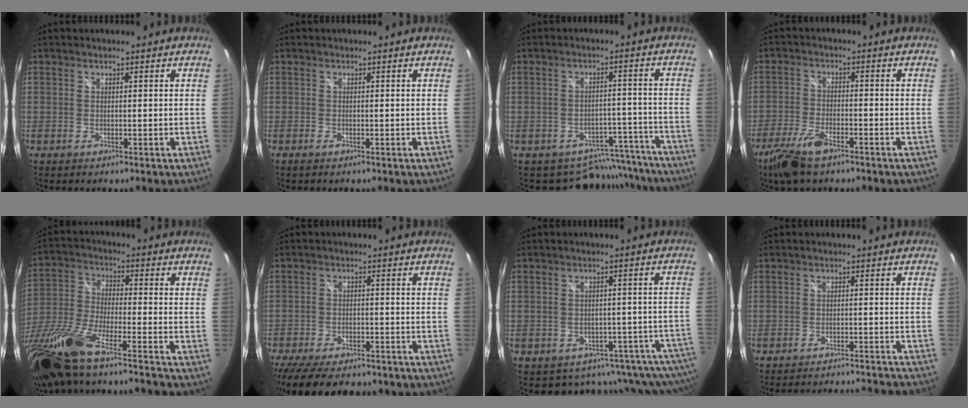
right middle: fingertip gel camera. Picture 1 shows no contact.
{"total": 0.5, "force": [-0.4, 0.1, 0.3], "torque": [-0.007, -0.002, -0.009]}
{"total": 10.5, "force": [-9.3, 4.8, 0.7], "torque": [-0.002, 0.042, -0.106]}
{"total": 8.9, "force": [-6.1, 3.1, 5.7], "torque": [-0.142, -0.017, -0.120]}
{"total": 19.6, "force": [-15.0, 1.7, 12.5], "torque": [-0.256, -0.060, -0.285]}
{"total": 18.2, "force": [-14.6, 6.4, 8.9], "torque": [-0.192, -0.034, -0.214]}
{"total": 14.6, "force": [-12.8, 5.8, 3.9], "torque": [-0.036, 0.008, -0.156]}
{"total": 16.4, "force": [-15.5, 1.2, 5.2], "torque": [-0.097, 0.003, -0.202]}